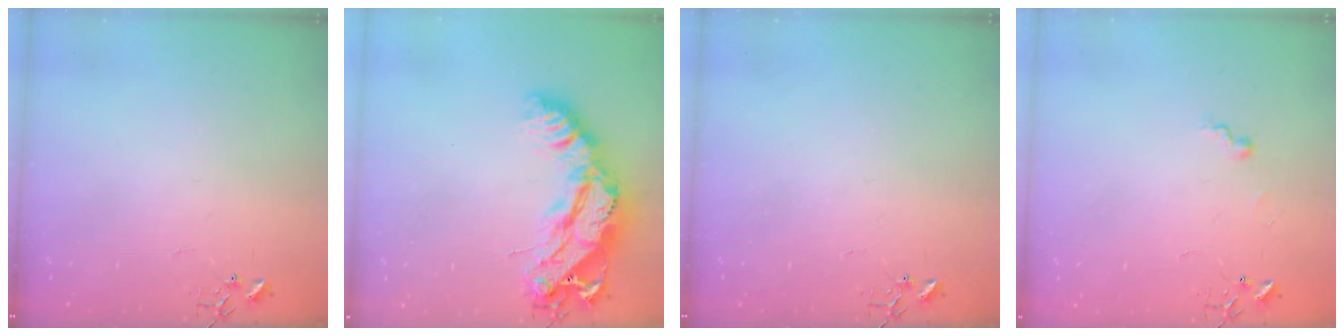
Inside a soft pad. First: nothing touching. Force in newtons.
{"total": 21.4, "press": 21.3, "slide": 2.1}
{"total": 0.0}
{"total": 4.6, "press": 4.6, "slide": 0.5}